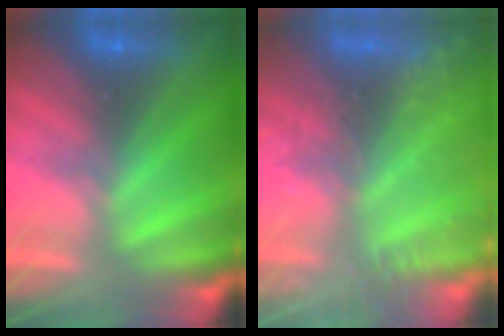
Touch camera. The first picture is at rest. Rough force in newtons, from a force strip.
{"total": 6.5}